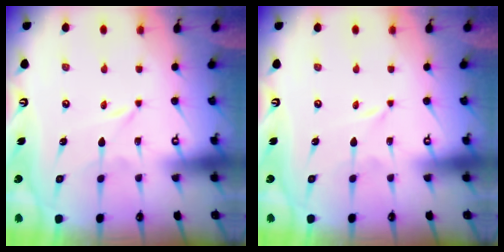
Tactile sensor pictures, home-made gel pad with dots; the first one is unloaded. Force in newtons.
{"total": 0.0}